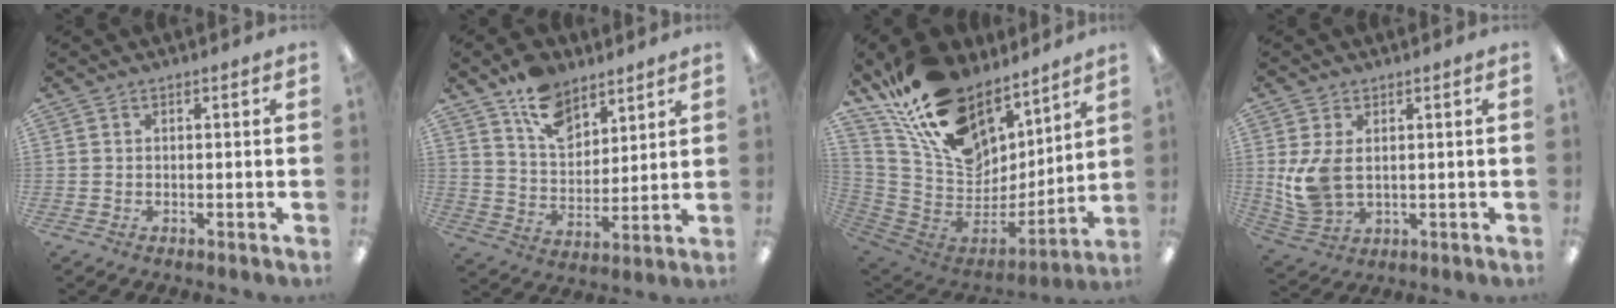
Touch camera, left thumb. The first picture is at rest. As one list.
[{"total": 12.4, "force": [8.8, 7.2, 5.1], "torque": [-0.090, -0.044, 0.164]}, {"total": 21.0, "force": [14.4, 12.4, 9.0], "torque": [-0.169, -0.106, 0.277]}, {"total": 8.1, "force": [1.1, 5.2, 6.2], "torque": [-0.135, -0.007, 0.021]}]